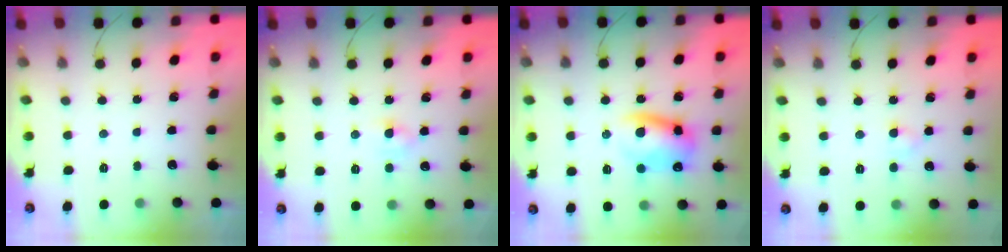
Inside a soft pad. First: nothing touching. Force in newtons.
{"total": 3.0, "press": 2.9, "slide": 0.8}
{"total": 10.8, "press": 10.5, "slide": 2.5}
{"total": 2.3, "press": 2.1, "slide": 0.8}